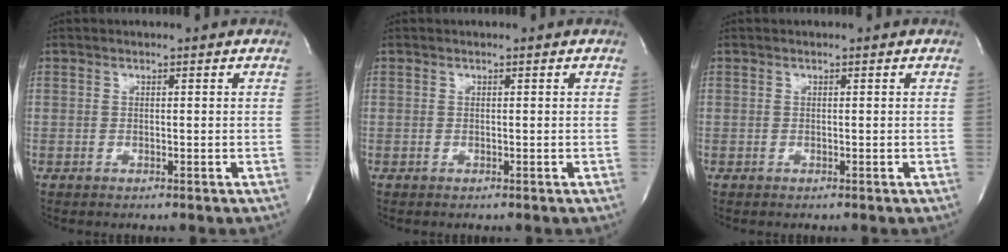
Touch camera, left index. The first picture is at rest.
{"total": 0.0}
{"total": 0.0}